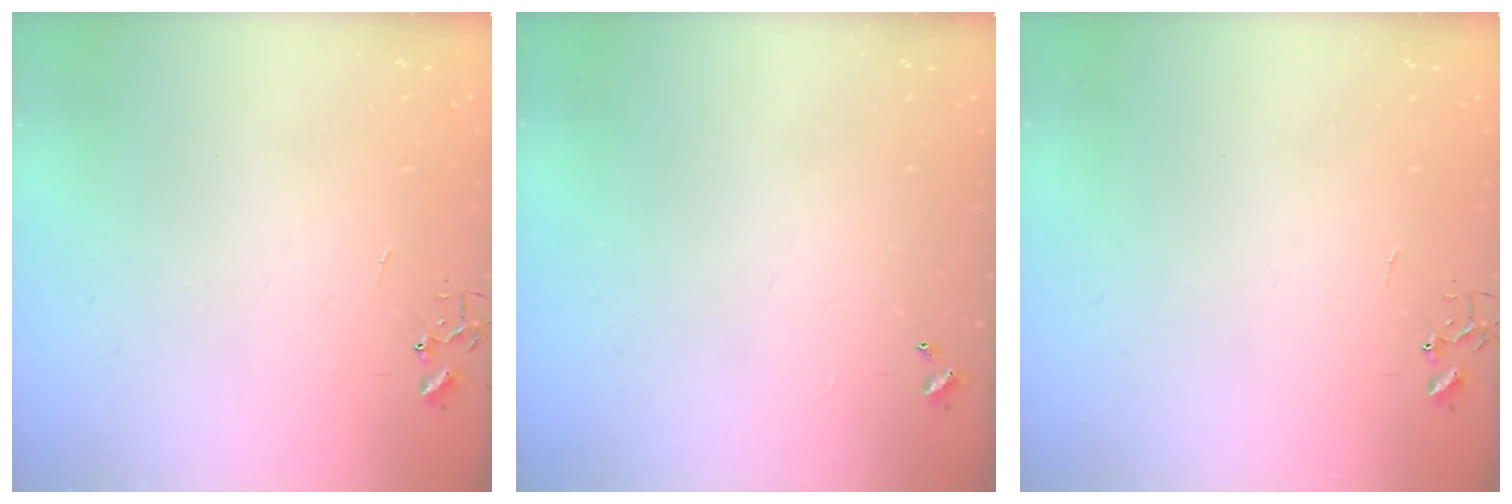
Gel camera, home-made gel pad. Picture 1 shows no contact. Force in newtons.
{"total": 0.0}
{"total": 0.0}